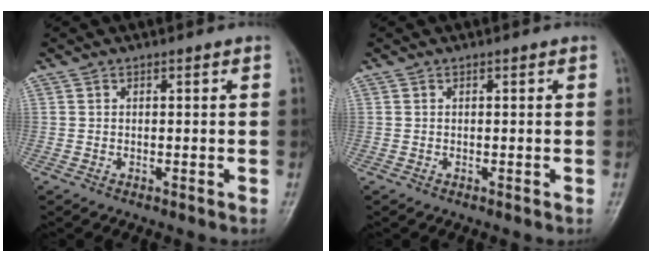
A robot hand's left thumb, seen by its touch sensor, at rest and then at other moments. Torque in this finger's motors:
{"motor_torque": [0.00, 0.00, -0.02, -0.02, 0.01]}